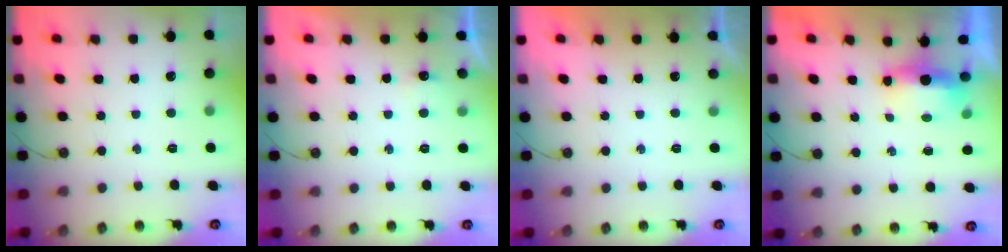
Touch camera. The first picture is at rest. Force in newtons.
{"total": 6.9, "press": 2.7, "slide": 6.4}
{"total": 0.0}
{"total": 8.2, "press": 5.7, "slide": 5.8}